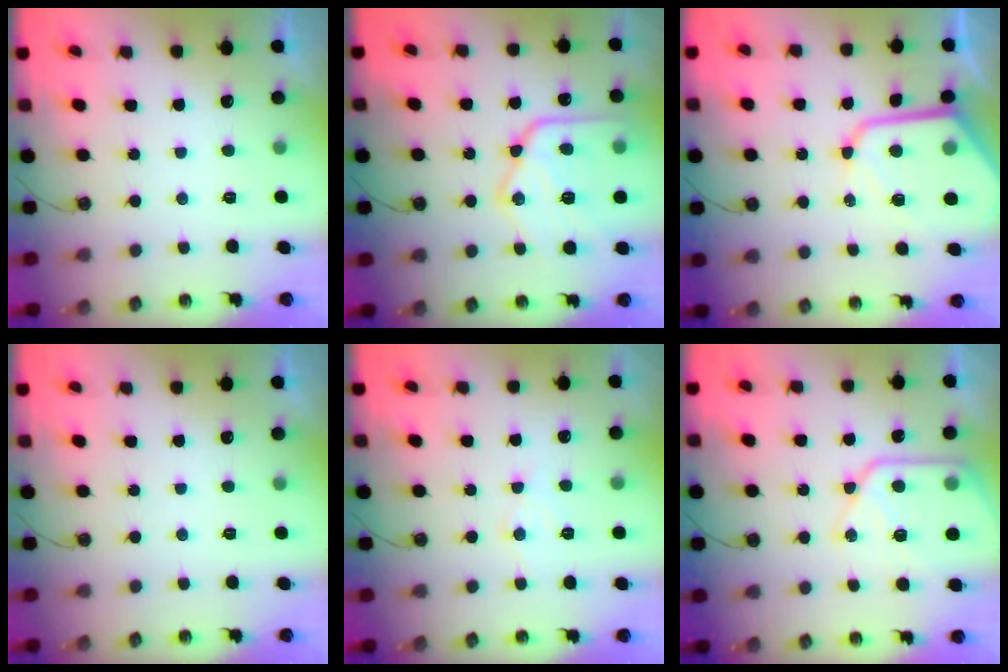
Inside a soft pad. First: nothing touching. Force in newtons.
{"total": 19.5, "press": 19.5, "slide": 1.2}
{"total": 14.5, "press": 14.4, "slide": 1.5}
{"total": 0.0}
{"total": 5.9, "press": 5.8, "slide": 0.6}
{"total": 14.2, "press": 14.2, "slide": 1.6}